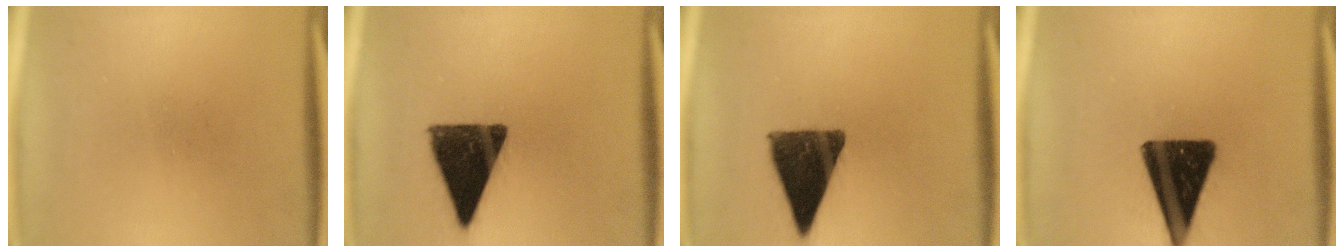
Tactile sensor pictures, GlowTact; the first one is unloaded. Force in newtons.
{"total": 13.7}
{"total": 12.9}
{"total": 16.4}